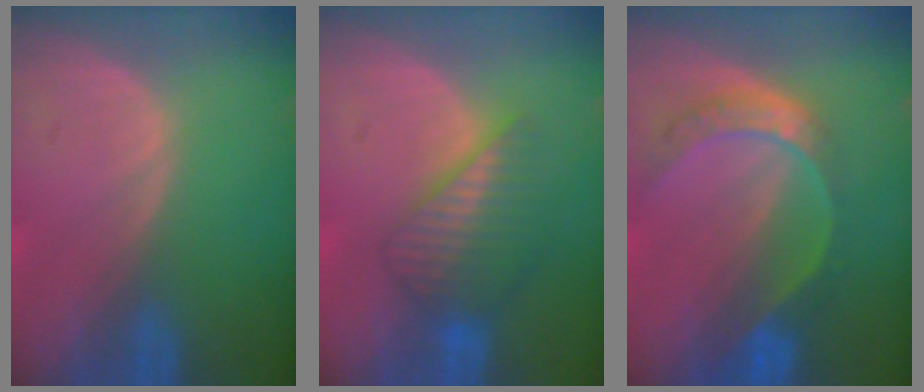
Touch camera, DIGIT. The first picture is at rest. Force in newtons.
{"total": 6.6, "press": 6.1, "slide": 2.7}
{"total": 7.7, "press": 6.4, "slide": 4.3}